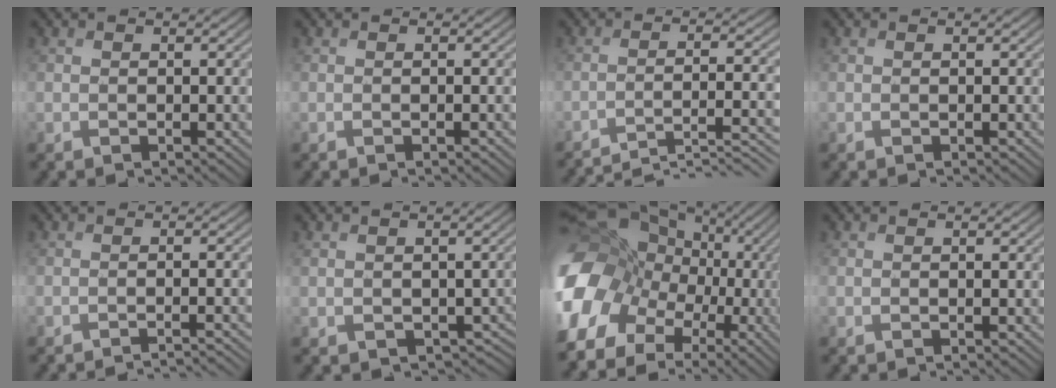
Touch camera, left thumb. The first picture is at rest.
{"total": 0.5, "force": [-0.2, 0.0, 0.5], "torque": [-0.008, 0.000, -0.003]}
{"total": 9.0, "force": [-7.4, 1.2, 5.1], "torque": [-0.082, 0.011, -0.108]}
{"total": 0.0}
{"total": 2.6, "force": [-2.0, 0.4, 1.6], "torque": [-0.010, 0.000, -0.039]}
{"total": 3.8, "force": [-0.8, 3.0, 2.1], "torque": [-0.042, -0.025, -0.009]}
{"total": 18.3, "force": [-3.0, 15.6, 9.1], "torque": [-0.282, -0.006, -0.059]}
{"total": 0.0}